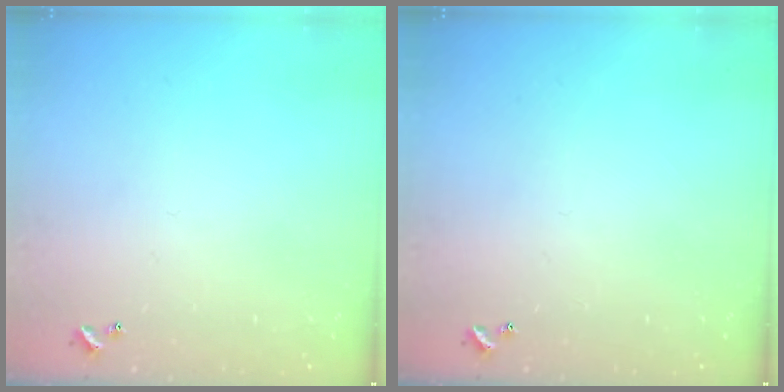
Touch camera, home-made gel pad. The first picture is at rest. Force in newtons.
{"total": 0.0}